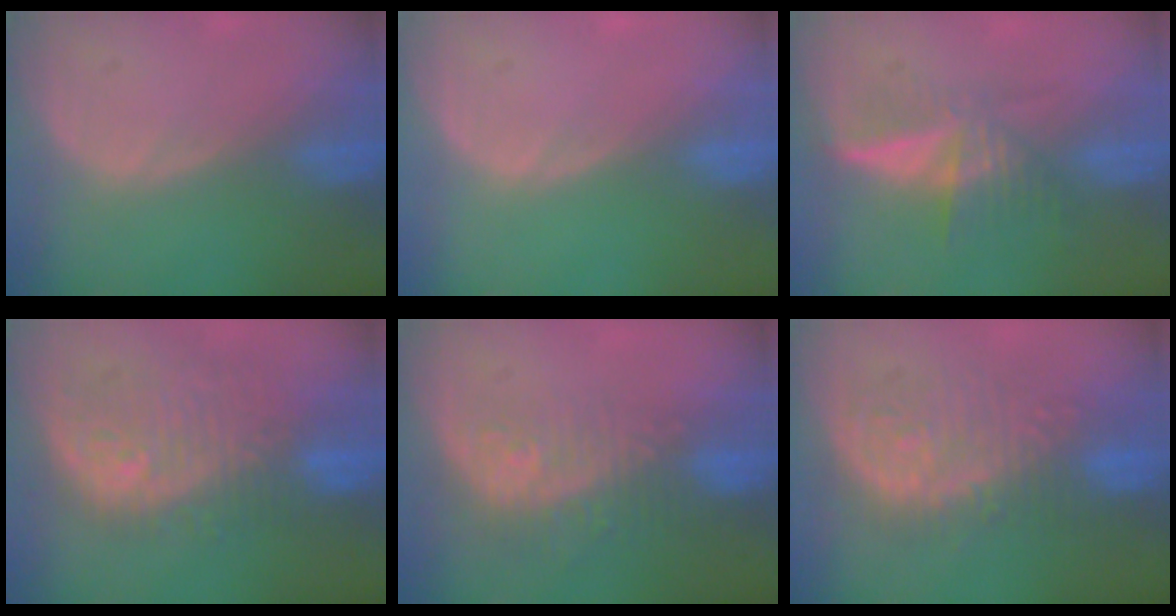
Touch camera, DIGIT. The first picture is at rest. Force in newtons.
{"total": 0.0}
{"total": 6.1, "press": 5.3, "slide": 3.0}
{"total": 11.0, "press": 10.5, "slide": 3.3}
{"total": 9.7, "press": 8.1, "slide": 5.3}
{"total": 9.2, "press": 9.2, "slide": 0.0}